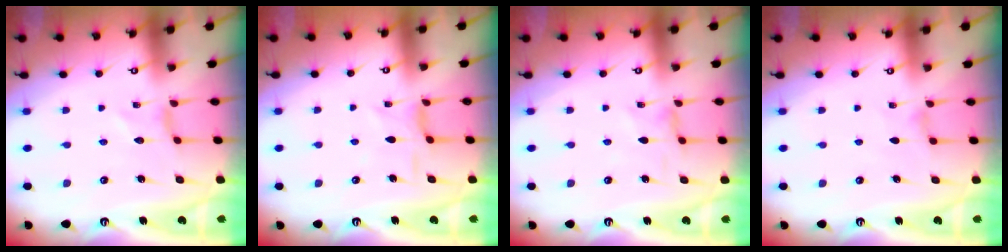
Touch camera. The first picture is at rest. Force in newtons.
{"total": 3.3, "press": 3.3, "slide": 0.4}
{"total": 0.7, "press": 0.7, "slide": 0.3}
{"total": 1.4, "press": 1.3, "slide": 0.3}